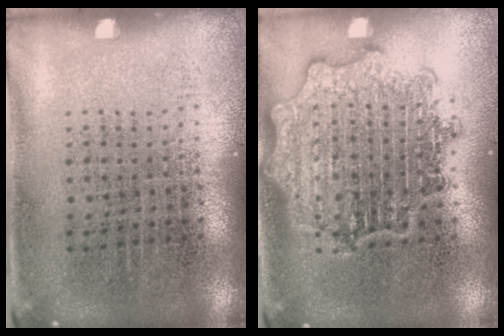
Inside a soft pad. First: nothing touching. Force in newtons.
{"total": 2.8, "press": 2.8, "slide": 0.4}